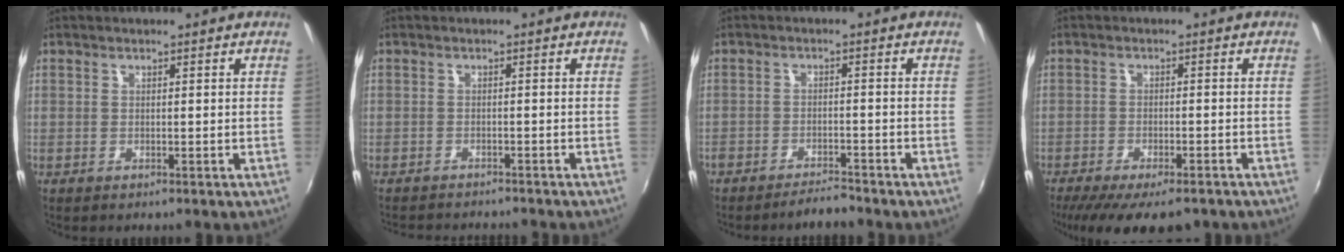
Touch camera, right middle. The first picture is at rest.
{"total": 6.6, "force": [-6.2, 1.0, 2.1], "torque": [-0.053, -0.014, -0.090]}
{"total": 4.2, "force": [-4.0, 0.6, 1.0], "torque": [-0.037, -0.003, -0.066]}
{"total": 12.9, "force": [-10.1, 3.6, 7.2], "torque": [-0.148, -0.041, -0.155]}